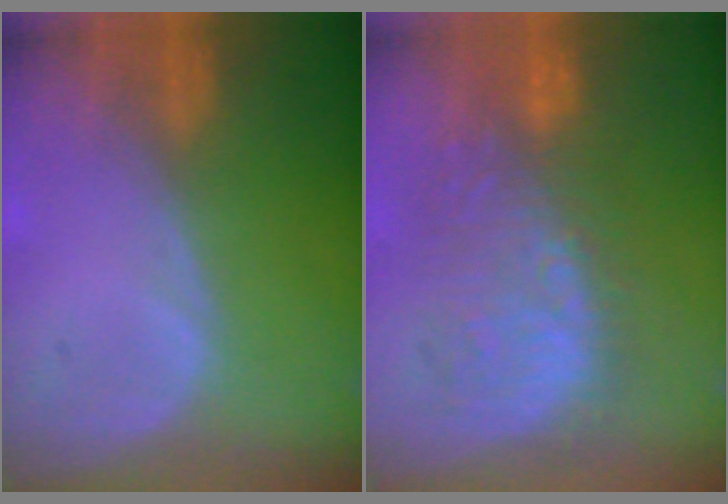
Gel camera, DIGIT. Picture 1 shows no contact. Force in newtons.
{"total": 9.2, "press": 9.2, "slide": 0.3}